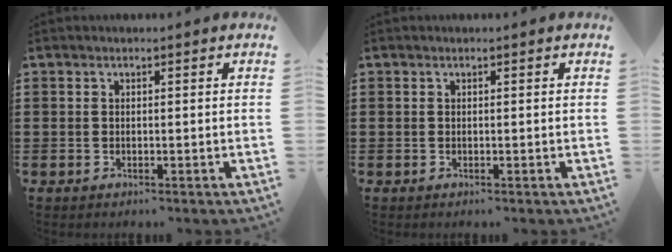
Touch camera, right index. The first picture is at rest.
{"total": 0.0}